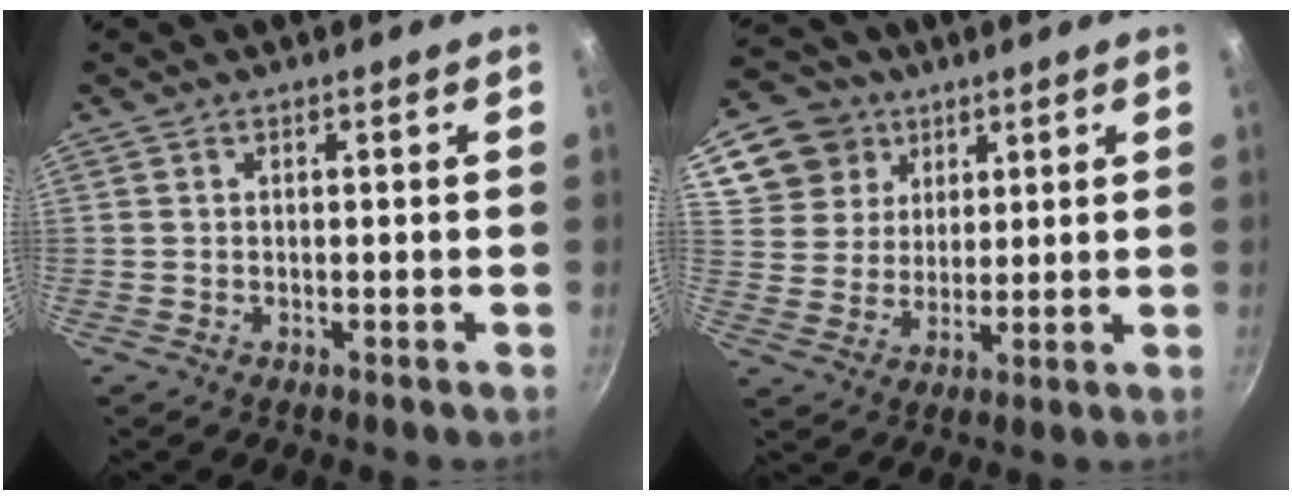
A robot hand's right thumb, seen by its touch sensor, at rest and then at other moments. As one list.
[{"total": 12.1, "force": [6.2, 9.8, 3.4], "torque": [-0.044, -0.010, 0.110]}]